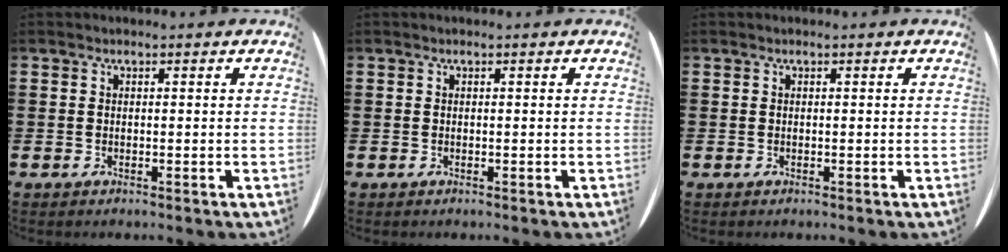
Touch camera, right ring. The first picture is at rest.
{"total": 0.0}
{"total": 0.0}